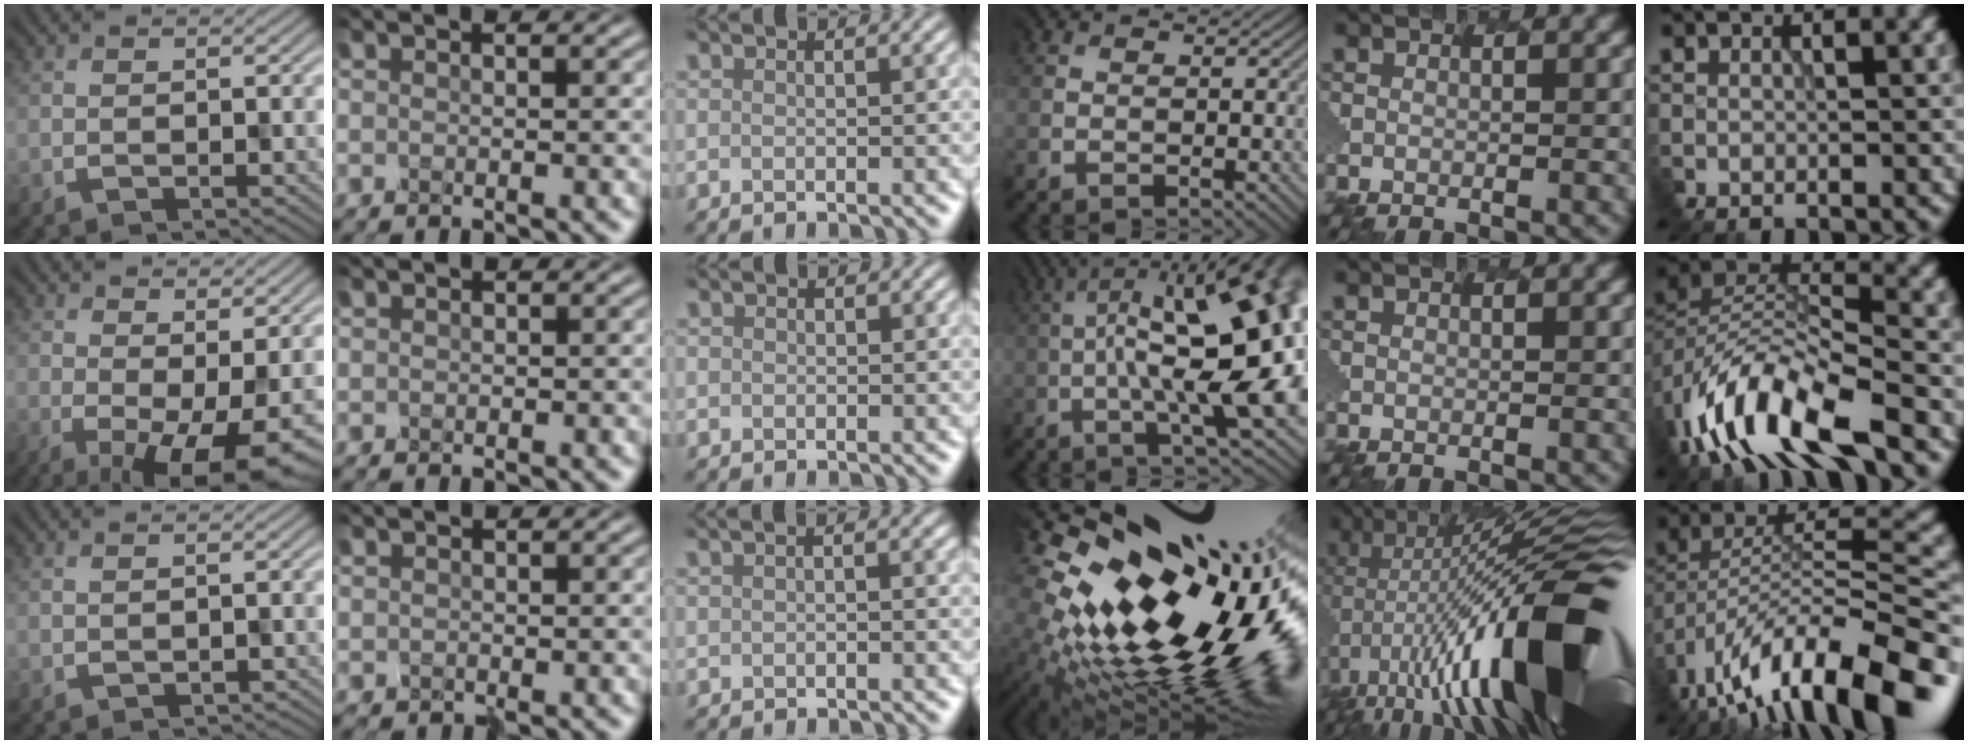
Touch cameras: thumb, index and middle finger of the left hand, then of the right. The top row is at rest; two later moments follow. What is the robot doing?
{"motion": "disassemble", "object": "hinged tin"}